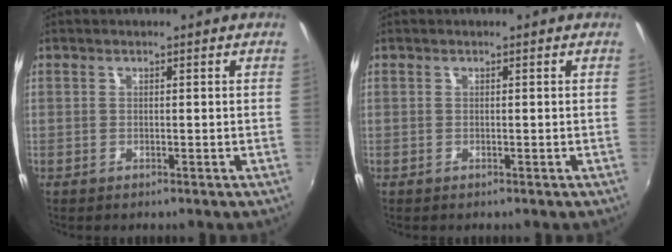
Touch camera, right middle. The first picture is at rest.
{"total": 0.0}